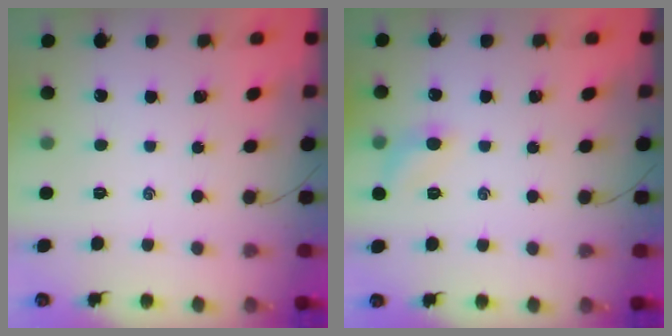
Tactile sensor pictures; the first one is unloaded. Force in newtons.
{"total": 6.9, "press": 6.7, "slide": 1.7}